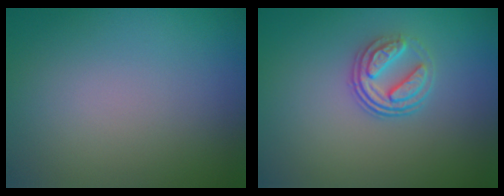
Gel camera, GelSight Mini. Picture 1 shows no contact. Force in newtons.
{"total": 3.1, "press": 2.6, "slide": 1.7}